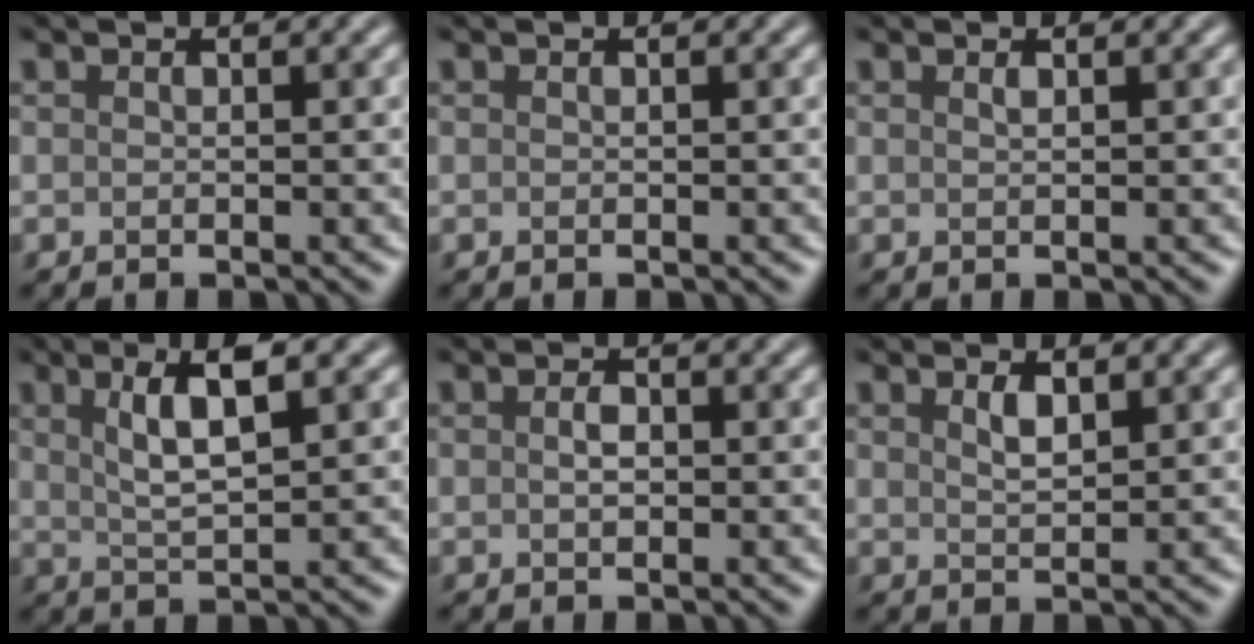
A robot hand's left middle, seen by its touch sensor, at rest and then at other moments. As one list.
[{"total": 0.0}, {"total": 0.5, "force": [0.3, 0.1, 0.4], "torque": [-0.007, -0.001, 0.007]}, {"total": 4.8, "force": [1.9, 1.3, 4.3], "torque": [-0.081, 0.001, 0.035]}, {"total": 1.3, "force": [0.0, 0.8, 1.0], "torque": [-0.020, 0.001, -0.001]}, {"total": 1.7, "force": [0.9, 0.6, 1.2], "torque": [-0.027, -0.002, 0.020]}]